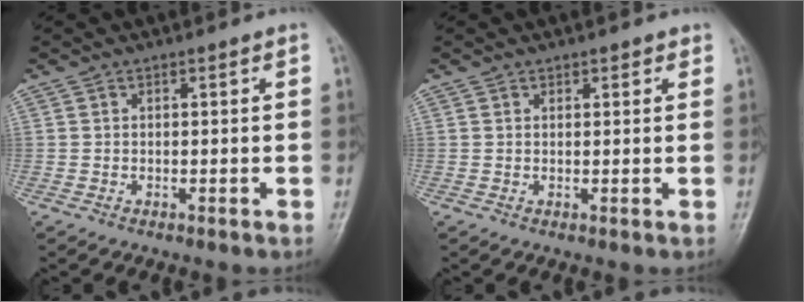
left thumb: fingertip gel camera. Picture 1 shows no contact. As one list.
[{"total": 1.4, "force": [1.0, 0.8, 0.6], "torque": [0.006, -0.004, 0.008]}]